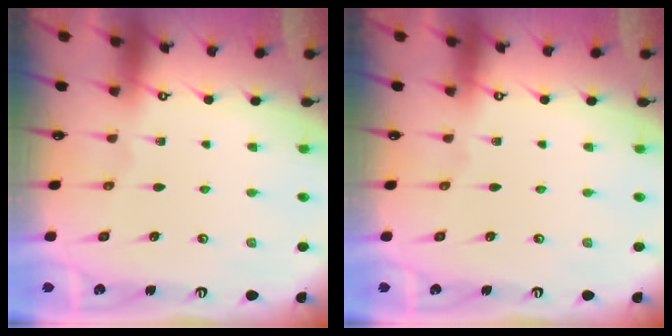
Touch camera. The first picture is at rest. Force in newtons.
{"total": 0.0}